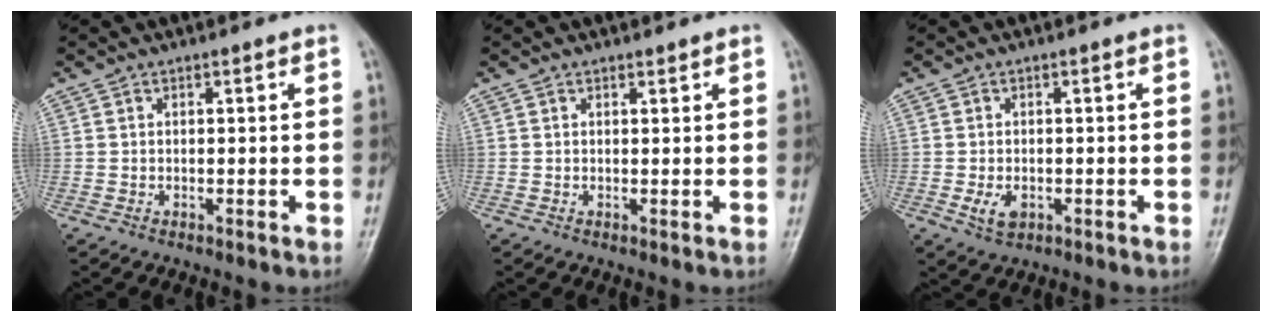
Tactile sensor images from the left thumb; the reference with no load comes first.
{"total": 0.7, "force": [0.6, 0.3, 0.2], "torque": [-0.004, -0.006, 0.009]}
{"total": 3.4, "force": [-0.9, 2.2, 2.4], "torque": [-0.041, -0.002, -0.011]}